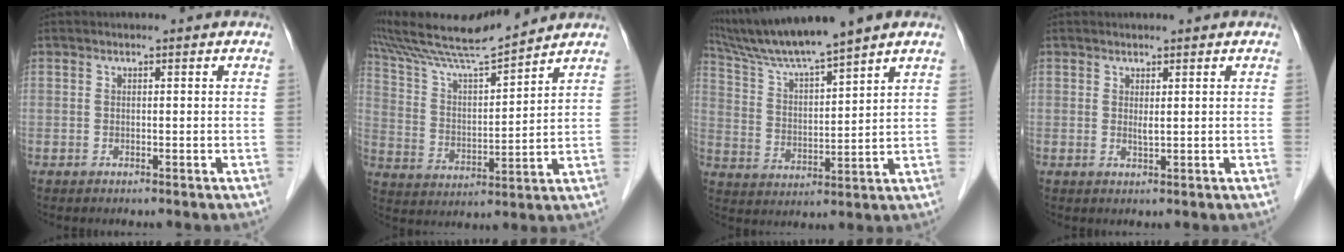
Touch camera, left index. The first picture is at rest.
{"total": 13.1, "force": [12.3, -0.4, 4.5], "torque": [-0.097, 0.007, 0.226]}
{"total": 11.2, "force": [9.8, -1.1, 5.3], "torque": [-0.106, 0.011, 0.185]}
{"total": 1.0, "force": [0.5, 0.1, 0.9], "torque": [-0.019, -0.002, 0.011]}